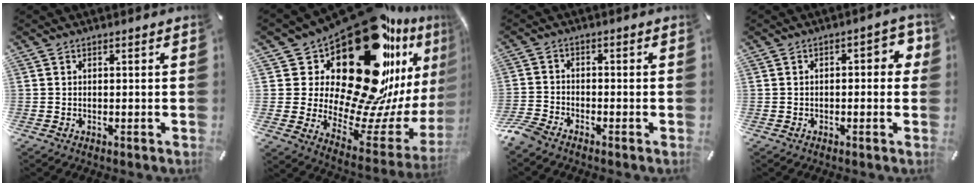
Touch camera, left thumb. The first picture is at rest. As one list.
[{"total": 35.2, "force": [17.8, 16.5, 25.5], "torque": [-0.394, -0.195, 0.341]}, {"total": 4.0, "force": [-3.5, 1.4, 1.4], "torque": [-0.049, 0.007, -0.075]}, {"total": 4.9, "force": [-0.4, 2.4, 4.3], "torque": [-0.055, 0.007, -0.014]}]